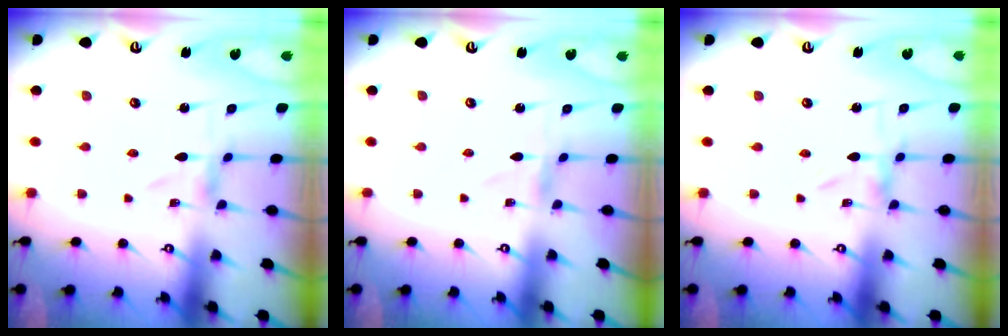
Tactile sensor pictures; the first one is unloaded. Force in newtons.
{"total": 0.0}
{"total": 0.0}